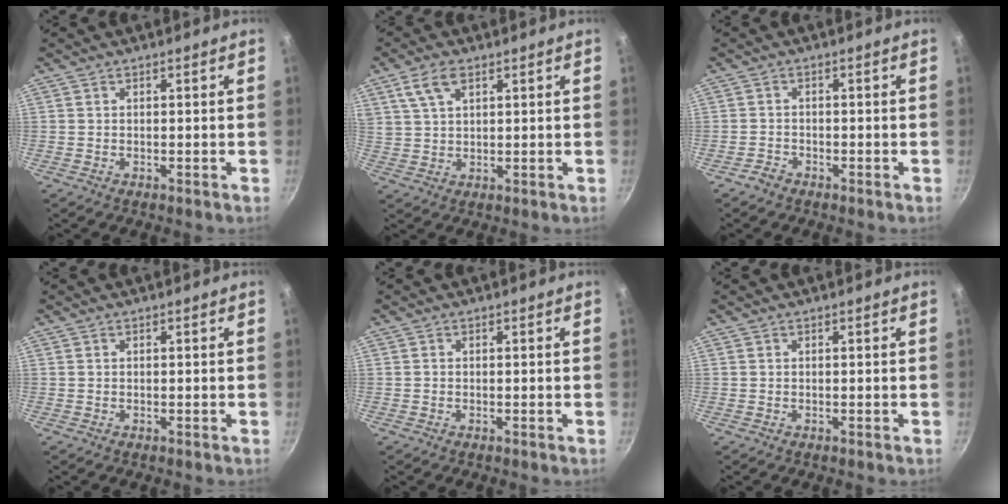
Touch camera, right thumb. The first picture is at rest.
{"total": 6.0, "force": [3.1, 3.2, 4.1], "torque": [-0.071, 0.000, 0.062]}
{"total": 1.8, "force": [-1.5, 0.9, 0.3], "torque": [-0.004, 0.018, -0.027]}
{"total": 0.0}
{"total": 0.0}
{"total": 0.0}